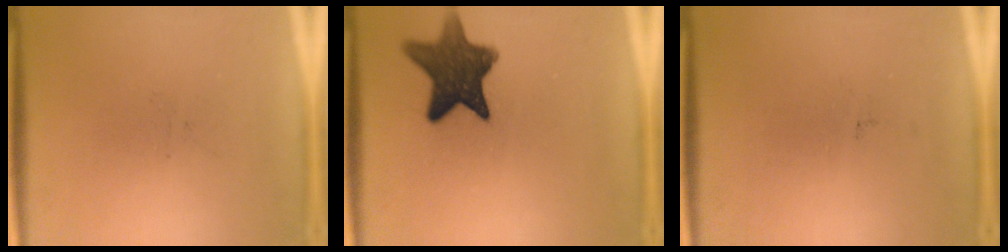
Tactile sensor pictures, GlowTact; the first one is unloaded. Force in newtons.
{"total": 11.5}
{"total": 0.0}